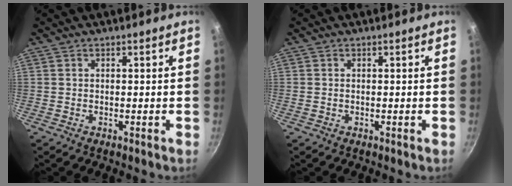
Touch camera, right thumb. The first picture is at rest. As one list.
[{"total": 0.0}]